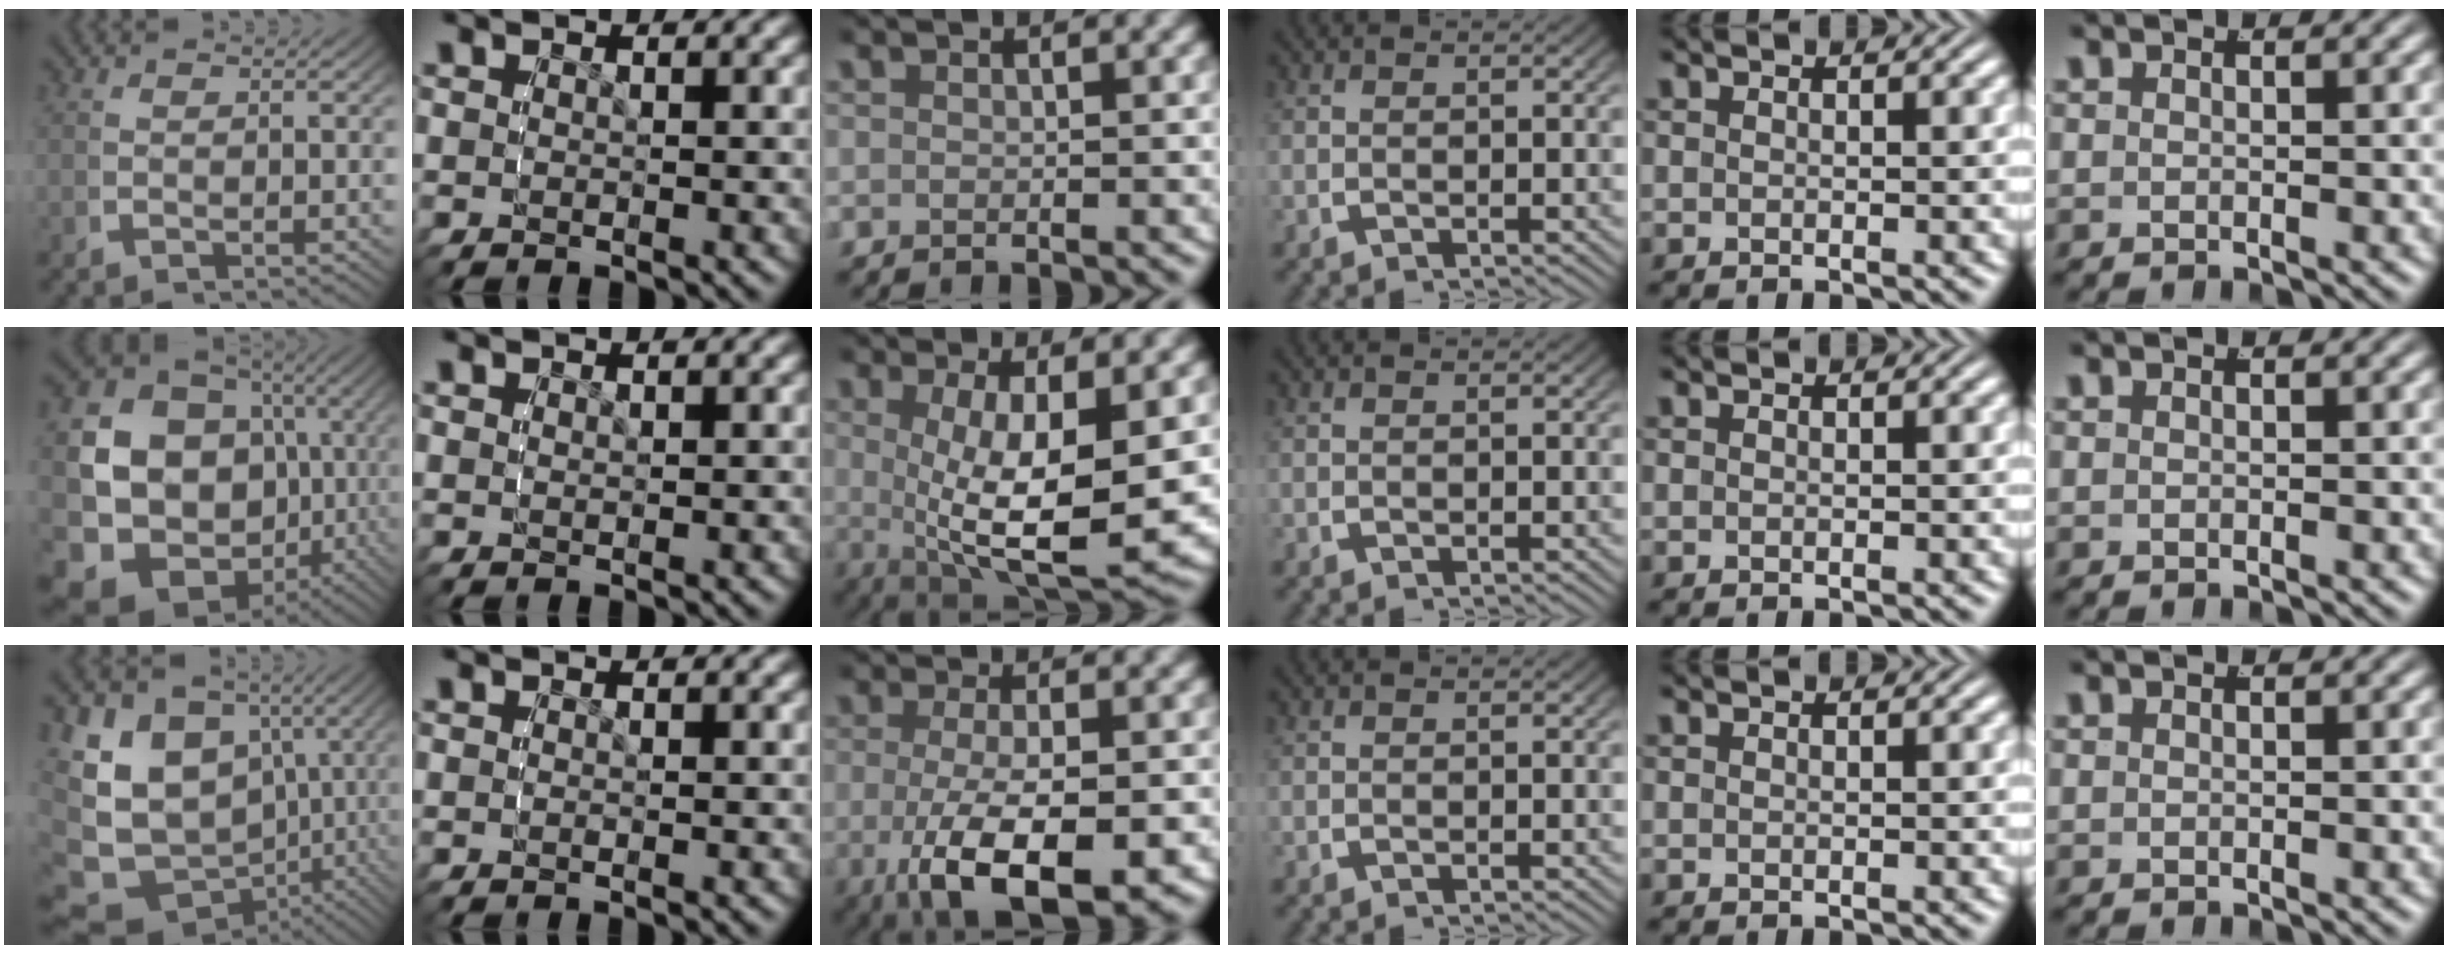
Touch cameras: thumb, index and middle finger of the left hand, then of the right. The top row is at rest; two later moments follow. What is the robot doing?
{"motion": "grasp_and_lifting", "object": "cloth"}